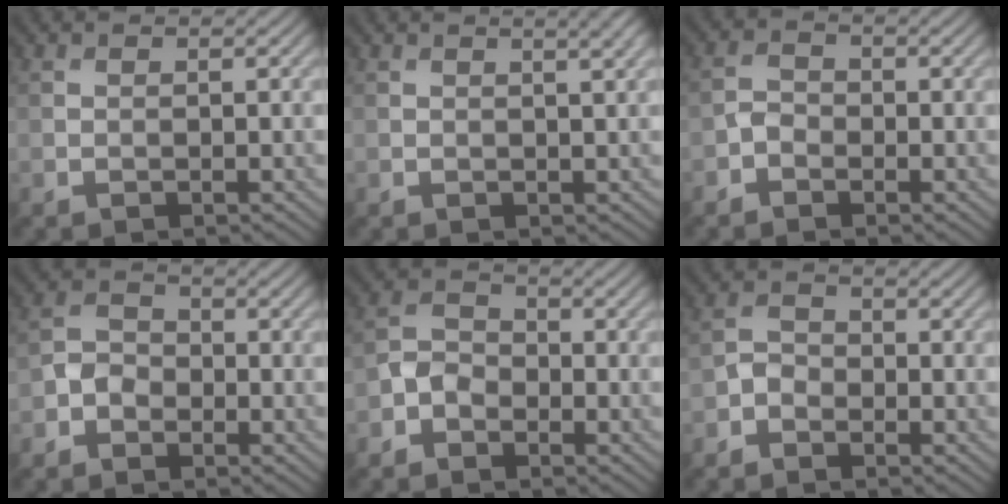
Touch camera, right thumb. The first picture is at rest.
{"total": 2.3, "force": [1.2, 0.5, 1.8], "torque": [-0.025, 0.001, 0.009]}
{"total": 1.9, "force": [-1.2, 1.3, 0.7], "torque": [-0.015, 0.005, -0.031]}
{"total": 3.0, "force": [-1.4, 2.3, 1.3], "torque": [-0.026, 0.007, -0.035]}
{"total": 3.2, "force": [-1.7, 2.3, 1.5], "torque": [-0.031, 0.008, -0.043]}
{"total": 2.2, "force": [-1.4, 1.5, 0.8], "torque": [-0.016, 0.007, -0.036]}